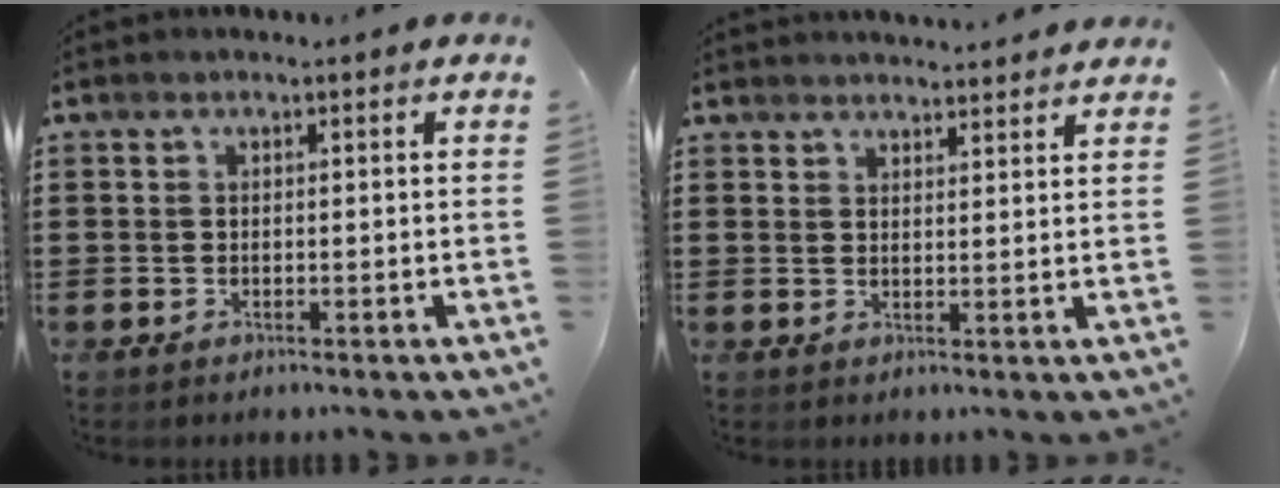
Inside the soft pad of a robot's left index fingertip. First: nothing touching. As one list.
[{"total": 2.4, "force": [2.4, -0.2, -0.2], "torque": [-0.003, -0.008, 0.047]}]